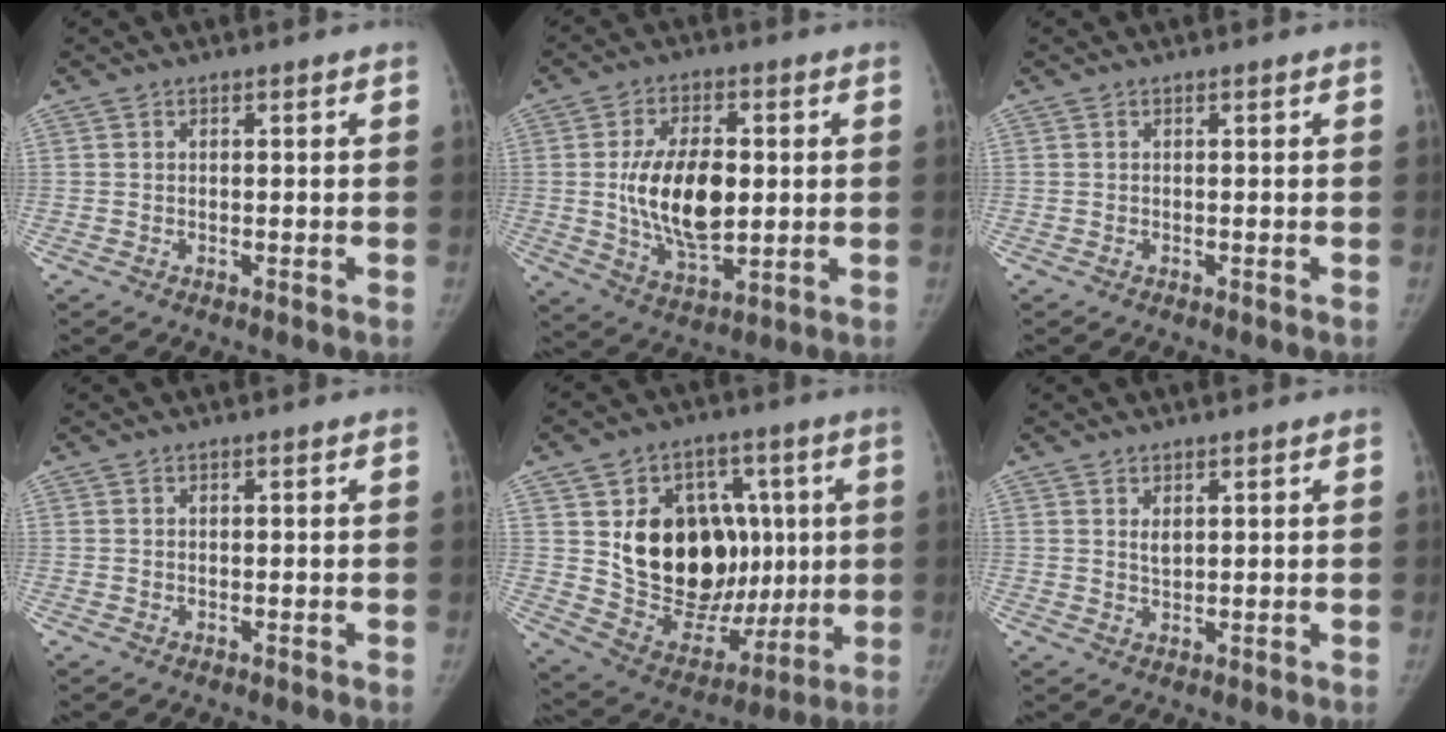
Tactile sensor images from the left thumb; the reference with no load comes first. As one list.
[{"total": 14.7, "force": [0.6, 7.8, 12.4], "torque": [-0.196, -0.010, 0.019]}, {"total": 0.0}, {"total": 0.0}, {"total": 23.6, "force": [2.7, 17.0, 16.3], "torque": [-0.204, -0.004, 0.075]}, {"total": 2.0, "force": [1.0, 1.0, 1.4], "torque": [-0.014, -0.009, 0.022]}]